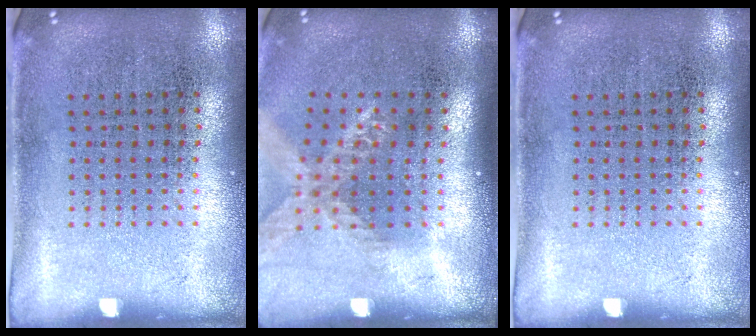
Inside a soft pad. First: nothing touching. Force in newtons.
{"total": 1.6, "press": 1.4, "slide": 0.9}
{"total": 0.0}